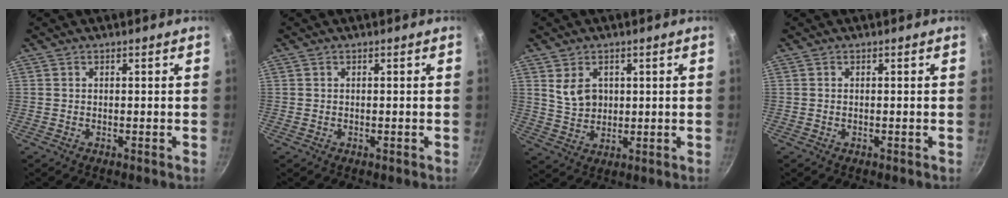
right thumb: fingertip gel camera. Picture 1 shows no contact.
{"total": 0.0}
{"total": 5.3, "force": [1.6, 4.1, 3.0], "torque": [-0.037, -0.008, 0.034]}
{"total": 0.0}